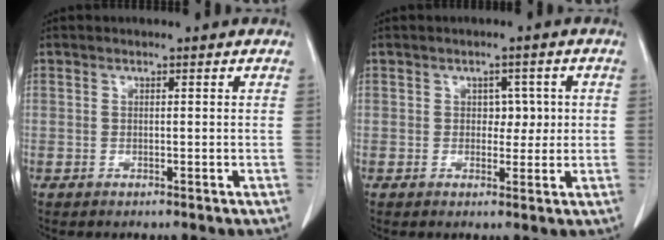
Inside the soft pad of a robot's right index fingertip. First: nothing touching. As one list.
[{"total": 3.1, "force": [0.4, 2.1, 2.3], "torque": [-0.020, 0.007, 0.006]}]